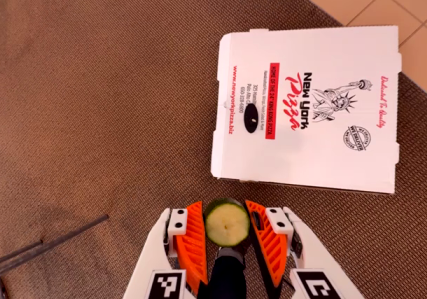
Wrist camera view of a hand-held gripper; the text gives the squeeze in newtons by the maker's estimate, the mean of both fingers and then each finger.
{"total": 9.3, "left": 9.2, "right": 9.4}